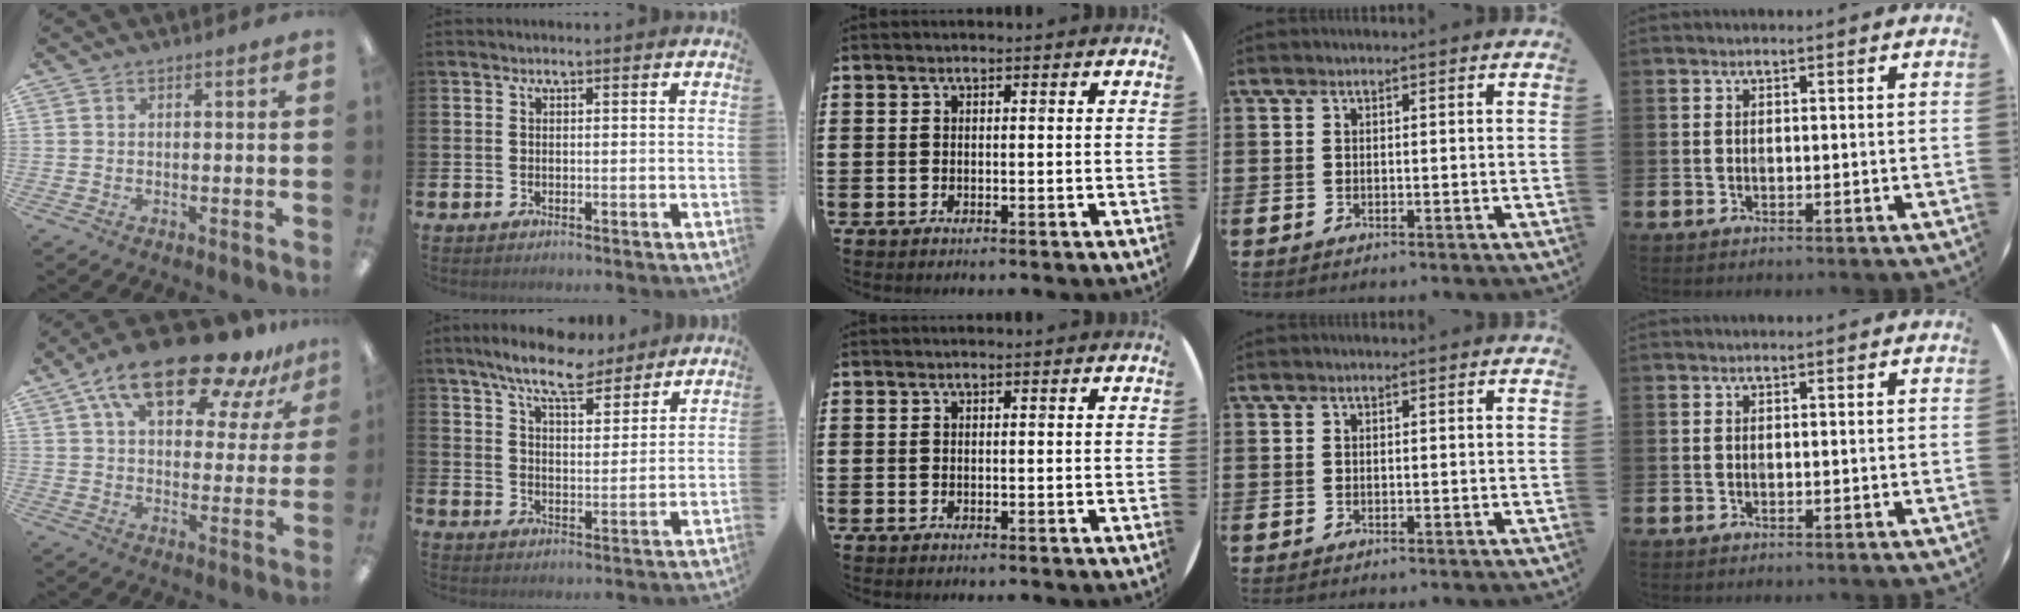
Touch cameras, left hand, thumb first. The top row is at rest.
{"thumb": {"total": 20.8, "force": [13.5, 8.7, 13.2], "torque": [-0.215, -0.072, 0.229]}, "index": {"total": 8.9, "force": [7.9, 2.0, 3.6], "torque": [-0.078, -0.032, 0.140]}}